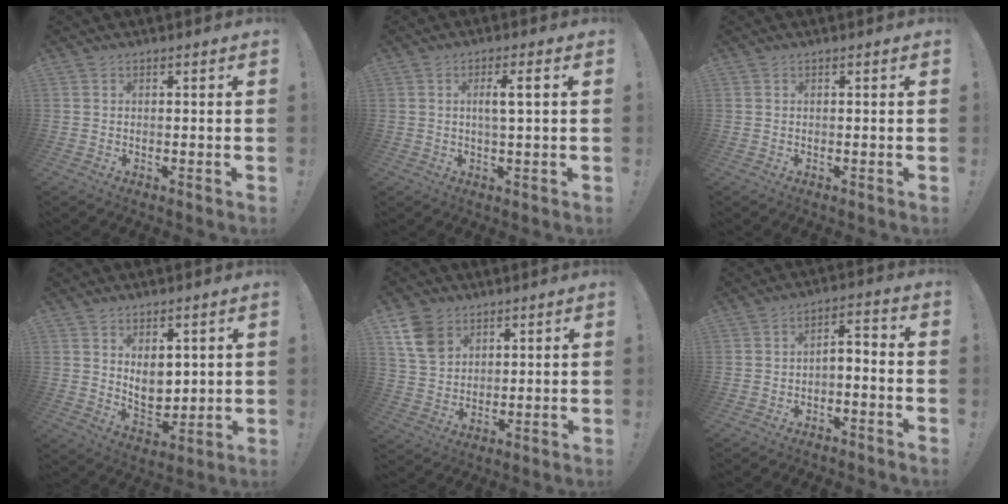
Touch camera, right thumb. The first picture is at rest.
{"total": 4.3, "force": [0.6, 0.4, 4.2], "torque": [-0.065, -0.004, 0.003]}
{"total": 0.0}
{"total": 7.9, "force": [3.5, 5.3, 4.7], "torque": [-0.061, -0.029, 0.066]}
{"total": 10.5, "force": [5.7, 7.5, 4.5], "torque": [-0.074, -0.019, 0.116]}
{"total": 4.2, "force": [-3.3, 1.4, 2.2], "torque": [-0.039, 0.009, -0.062]}